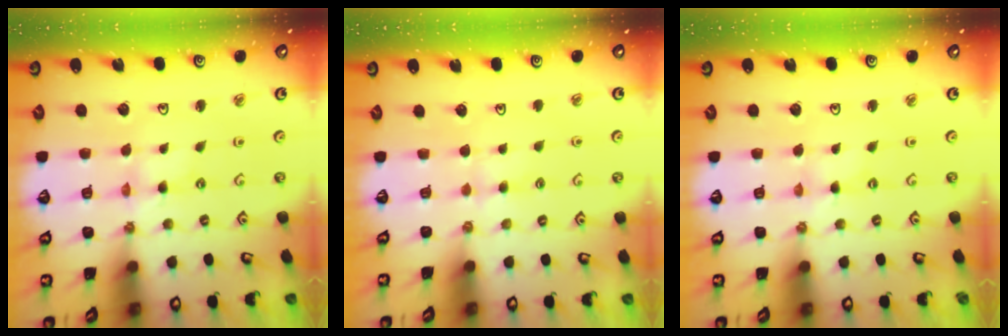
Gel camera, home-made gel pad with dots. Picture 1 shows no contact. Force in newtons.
{"total": 2.3, "press": 2.3, "slide": 0.4}
{"total": 0.0}